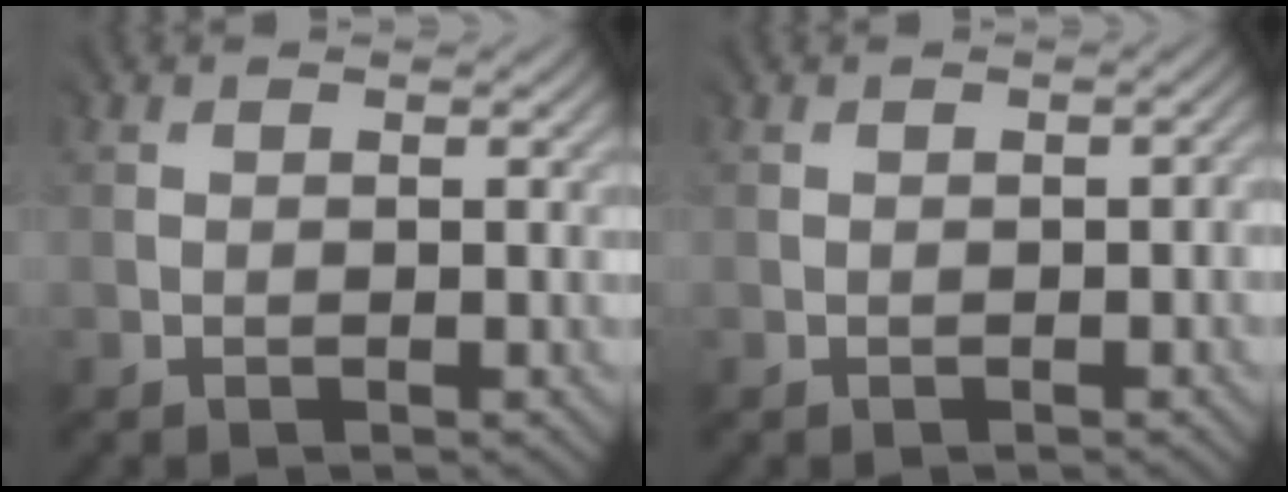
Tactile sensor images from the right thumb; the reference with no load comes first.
{"total": 0.6, "force": [-0.3, 0.2, 0.5], "torque": [-0.002, 0.000, -0.002]}